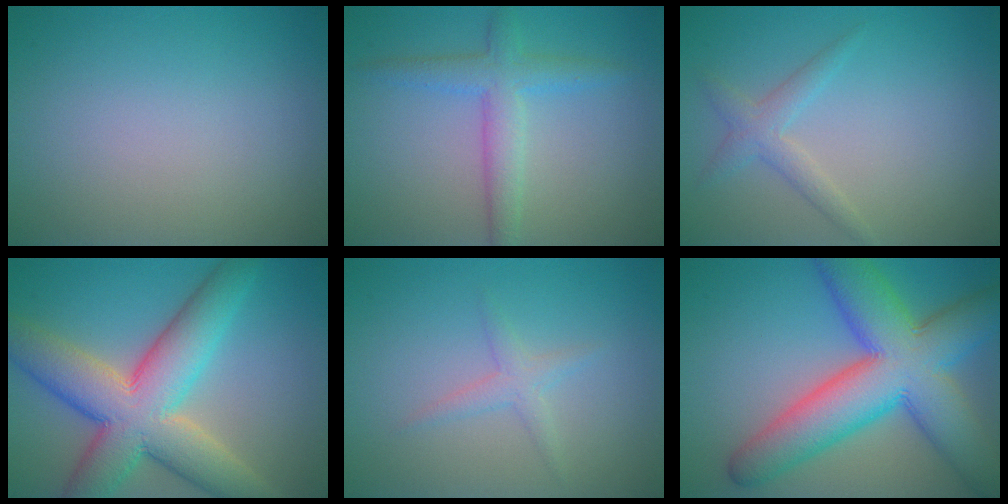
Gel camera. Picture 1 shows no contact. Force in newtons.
{"total": 3.5, "press": 3.5, "slide": 0.1}
{"total": 2.0, "press": 2.0, "slide": 0.1}
{"total": 10.6, "press": 10.6, "slide": 0.8}
{"total": 1.6, "press": 1.6, "slide": 0.1}
{"total": 12.2, "press": 12.2, "slide": 0.3}